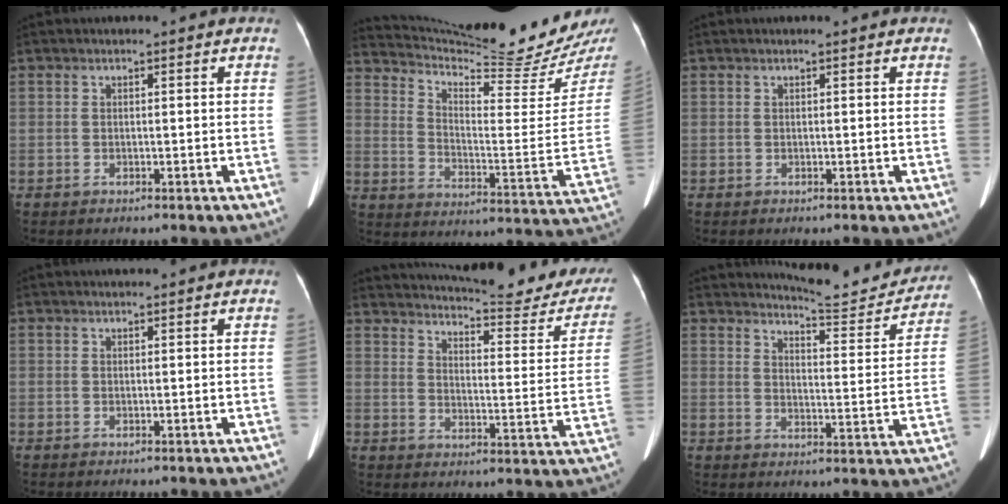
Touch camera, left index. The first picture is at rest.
{"total": 23.6, "force": [22.2, -0.7, 7.9], "torque": [-0.140, -0.106, 0.305]}
{"total": 0.5, "force": [0.4, 0.0, 0.2], "torque": [-0.009, 0.009, 0.008]}
{"total": 0.9, "force": [0.8, -0.1, 0.2], "torque": [-0.006, 0.009, 0.018]}
{"total": 24.7, "force": [22.7, 3.6, 9.2], "torque": [-0.127, -0.078, 0.268]}
{"total": 12.6, "force": [12.4, 1.2, 1.9], "torque": [-0.019, -0.043, 0.148]}